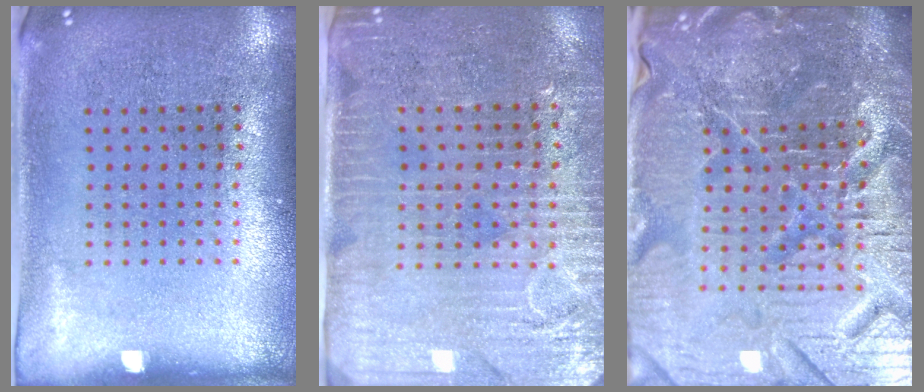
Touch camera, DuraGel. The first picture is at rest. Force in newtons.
{"total": 3.6, "press": 3.2, "slide": 1.8}
{"total": 7.3, "press": 6.5, "slide": 3.4}